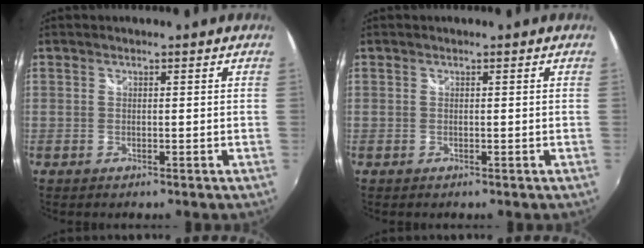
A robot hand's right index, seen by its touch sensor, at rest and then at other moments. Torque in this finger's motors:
{"motor_torque": [-0.11, -0.09, -0.01, 0.00]}